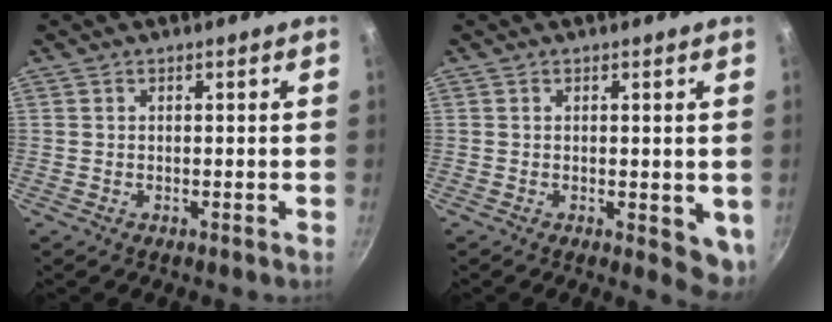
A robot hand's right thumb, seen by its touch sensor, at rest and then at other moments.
{"total": 5.2, "force": [-0.3, 2.1, 4.8], "torque": [-0.052, -0.014, -0.002]}